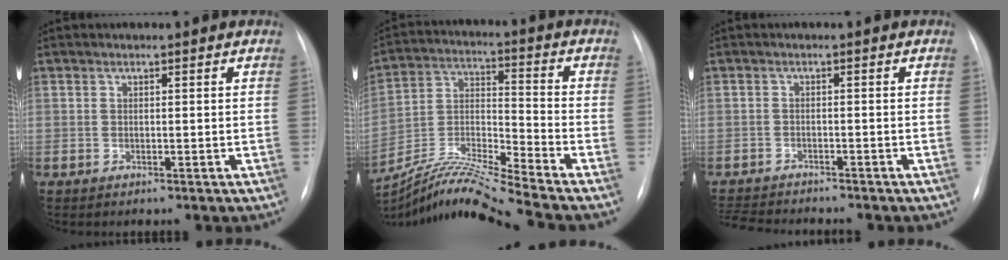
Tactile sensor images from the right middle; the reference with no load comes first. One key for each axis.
{"total": 13.7, "fx": -12.5, "fy": -2.5, "fz": 5.0, "tx": -0.098, "ty": 0.001, "tz": -0.232}
{"total": 6.7, "fx": -6.4, "fy": 0.6, "fz": 1.9, "tx": -0.030, "ty": -0.013, "tz": -0.103}